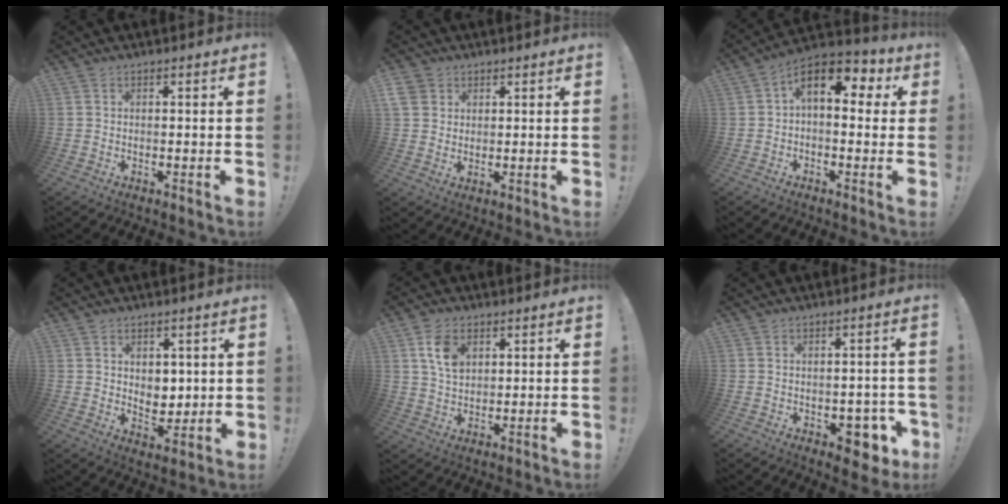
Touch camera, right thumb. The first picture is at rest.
{"total": 5.1, "force": [2.7, 4.1, 1.5], "torque": [-0.028, -0.009, 0.055]}
{"total": 10.4, "force": [3.3, 5.6, 8.1], "torque": [-0.118, -0.006, 0.060]}
{"total": 6.1, "force": [2.2, 5.1, 2.4], "torque": [-0.023, -0.021, 0.044]}
{"total": 8.4, "force": [3.3, 5.8, 5.1], "torque": [-0.077, -0.002, 0.065]}
{"total": 7.8, "force": [-3.1, 5.3, 4.9], "torque": [-0.037, 0.018, -0.046]}